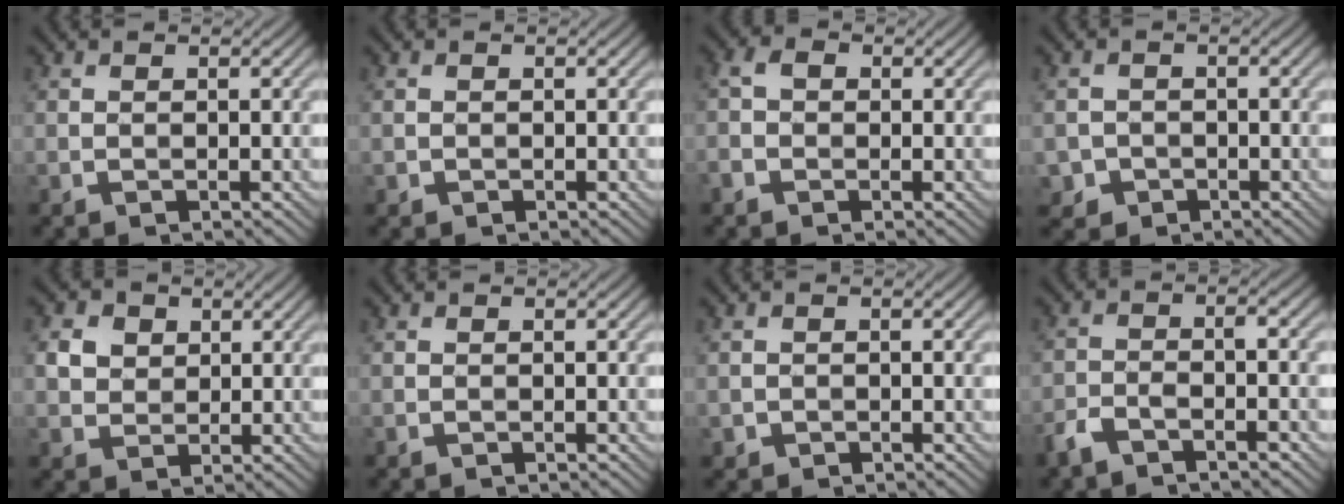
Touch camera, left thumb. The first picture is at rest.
{"total": 0.5, "force": [-0.2, 0.5, 0.1], "torque": [0.002, -0.004, -0.005]}
{"total": 2.1, "force": [-0.7, 1.7, 1.1], "torque": [-0.025, 0.004, -0.021]}
{"total": 2.3, "force": [-1.2, 1.9, 0.3], "torque": [-0.002, -0.005, -0.024]}
{"total": 3.8, "force": [1.3, 3.1, 1.6], "torque": [-0.044, 0.000, 0.023]}
{"total": 0.0}
{"total": 0.9, "force": [-0.4, 0.8, 0.2], "torque": [-0.001, -0.006, -0.008]}
{"total": 4.0, "force": [-2.9, 0.9, 2.6], "torque": [-0.055, -0.001, -0.066]}